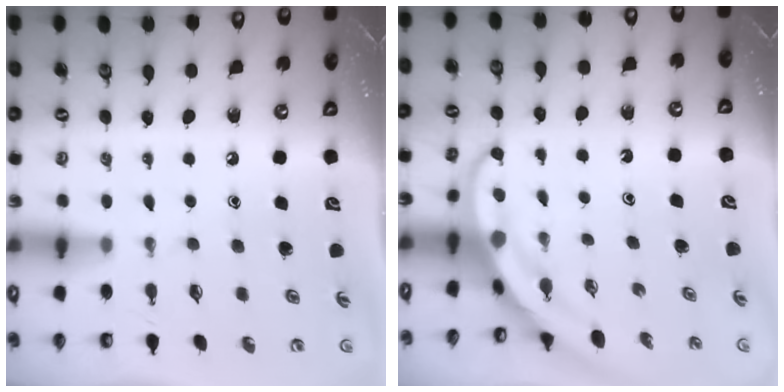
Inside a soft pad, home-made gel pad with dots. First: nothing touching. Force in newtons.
{"total": 4.0, "press": 4.0, "slide": 0.7}